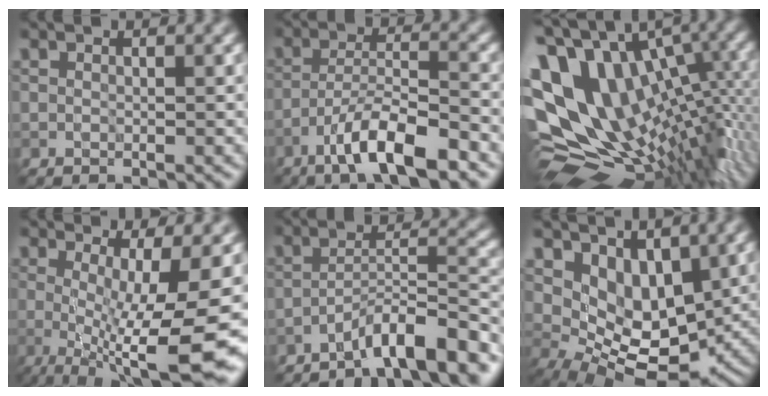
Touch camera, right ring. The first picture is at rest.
{"total": 7.6, "force": [-5.0, 1.6, 5.5], "torque": [-0.090, 0.008, -0.093]}
{"total": 16.3, "force": [2.5, 9.7, 12.8], "torque": [-0.211, 0.001, 0.068]}
{"total": 11.8, "force": [-2.1, 2.8, 11.2], "torque": [-0.153, -0.017, -0.032]}
{"total": 6.9, "force": [-5.2, 1.2, 4.4], "torque": [-0.063, 0.013, -0.090]}
{"total": 7.2, "force": [2.2, 4.5, 5.2], "torque": [-0.092, -0.015, 0.044]}